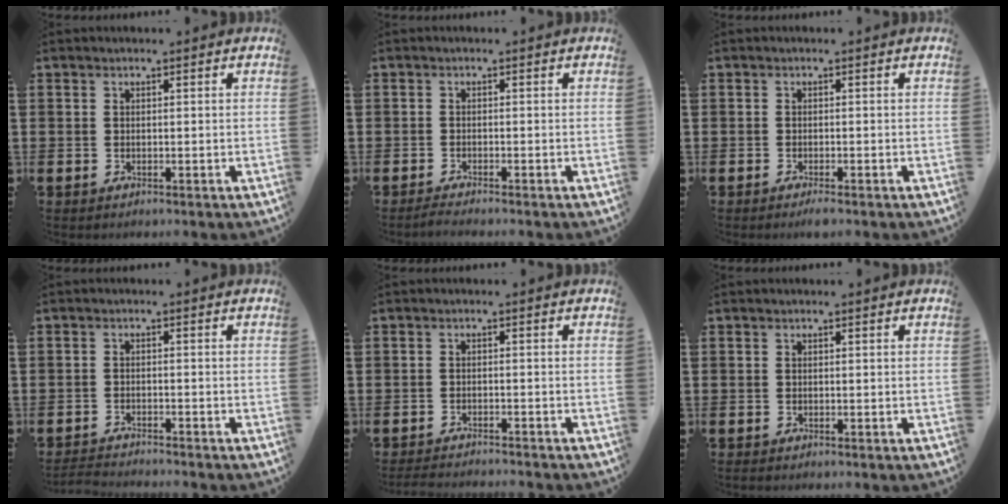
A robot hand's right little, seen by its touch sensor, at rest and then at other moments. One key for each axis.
{"total": 1.0, "fx": -0.8, "fy": 0.0, "fz": 0.5, "tx": -0.008, "ty": 0.000, "tz": -0.016}
{"total": 1.0, "fx": -0.7, "fy": 0.1, "fz": 0.7, "tx": -0.013, "ty": -0.003, "tz": -0.013}
{"total": 1.7, "fx": -1.7, "fy": -0.2, "fz": 0.1, "tx": -0.003, "ty": 0.003, "tz": -0.036}
{"total": 1.7, "fx": -1.6, "fy": -0.1, "fz": 0.3, "tx": -0.005, "ty": 0.004, "tz": -0.033}
{"total": 0.0}